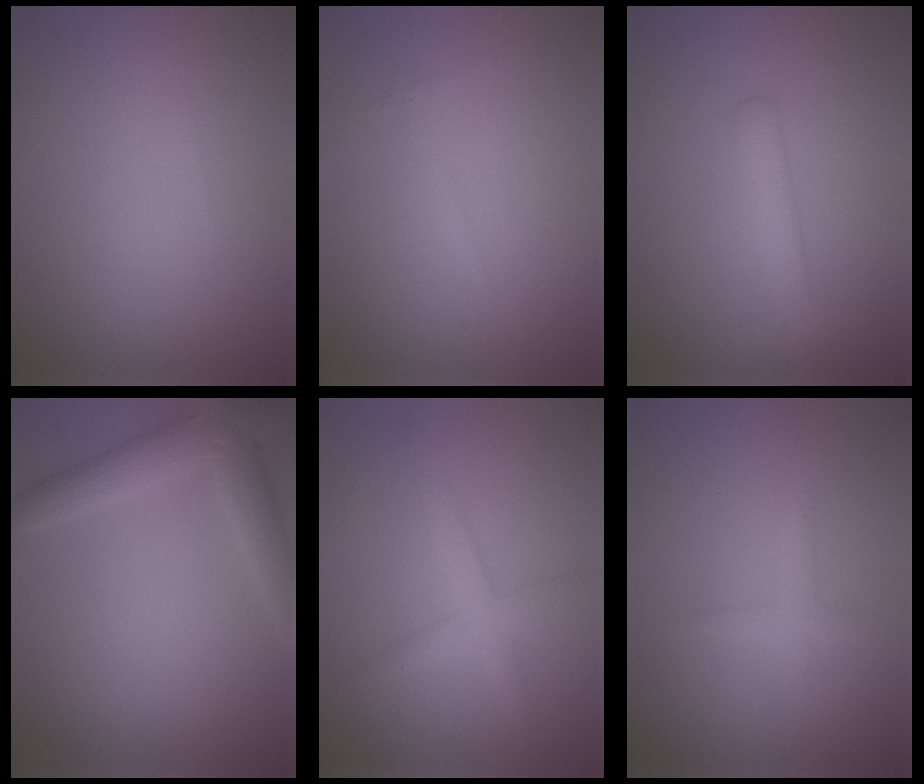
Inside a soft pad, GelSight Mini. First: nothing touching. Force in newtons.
{"total": 0.5, "press": 0.5, "slide": 0.0}
{"total": 2.7, "press": 2.7, "slide": 0.1}
{"total": 4.7, "press": 4.7, "slide": 0.4}
{"total": 2.6, "press": 2.6, "slide": 0.2}
{"total": 1.3, "press": 1.3, "slide": 0.1}